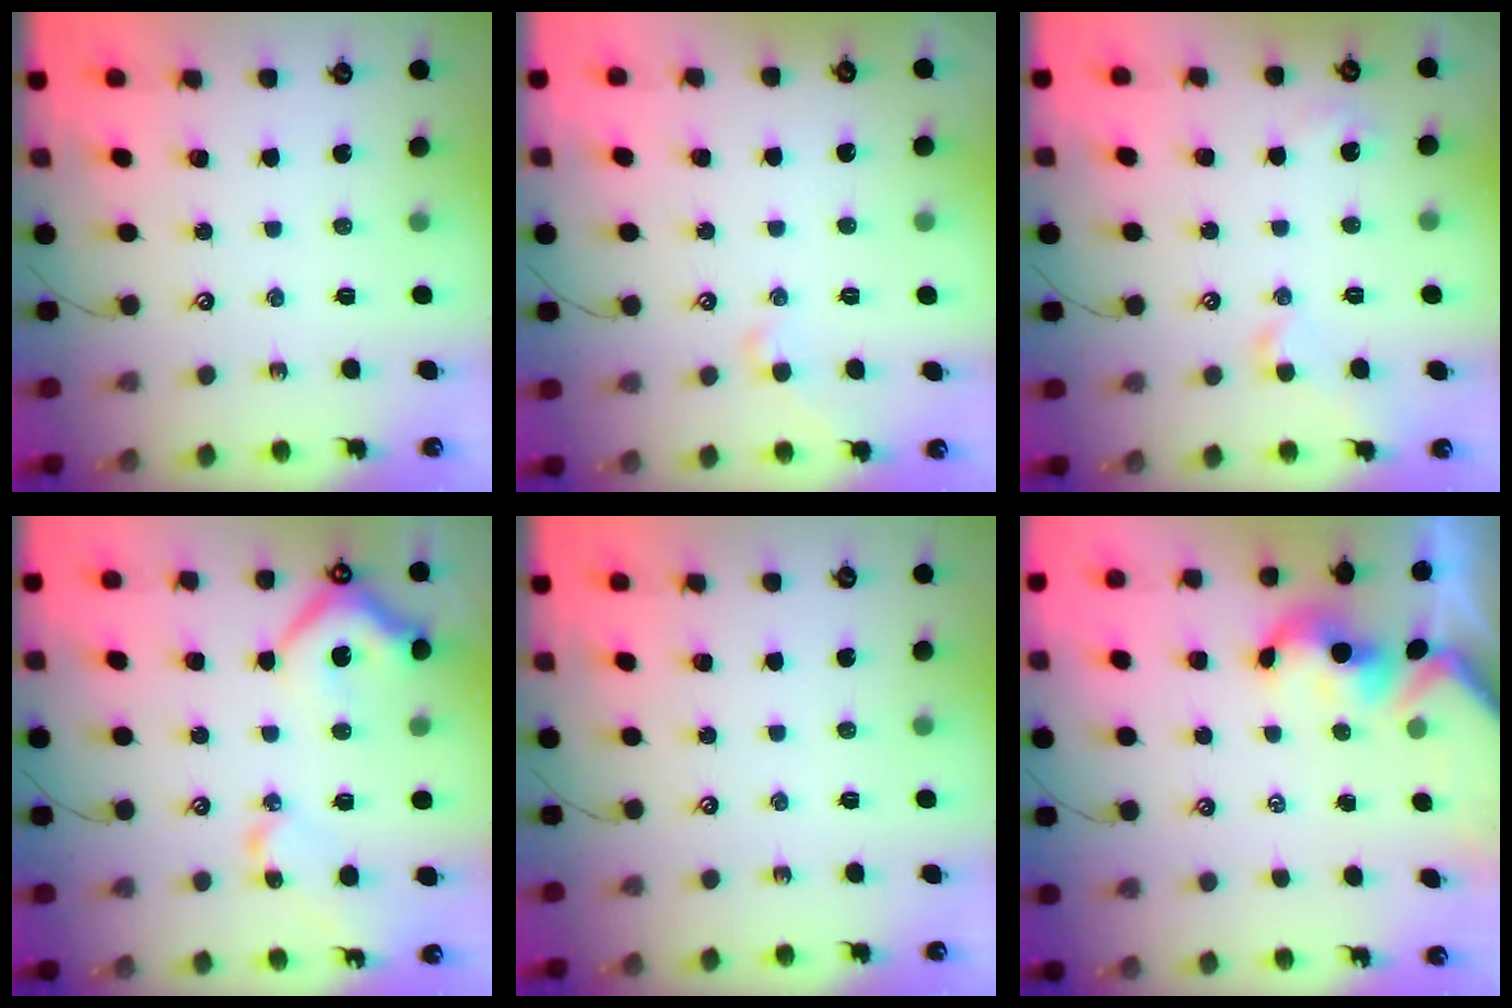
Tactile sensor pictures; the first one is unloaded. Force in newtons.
{"total": 1.0, "press": 0.9, "slide": 0.3}
{"total": 2.3, "press": 2.2, "slide": 0.6}
{"total": 13.1, "press": 13.0, "slide": 1.8}
{"total": 0.0}
{"total": 1.3, "press": 1.3, "slide": 0.0}